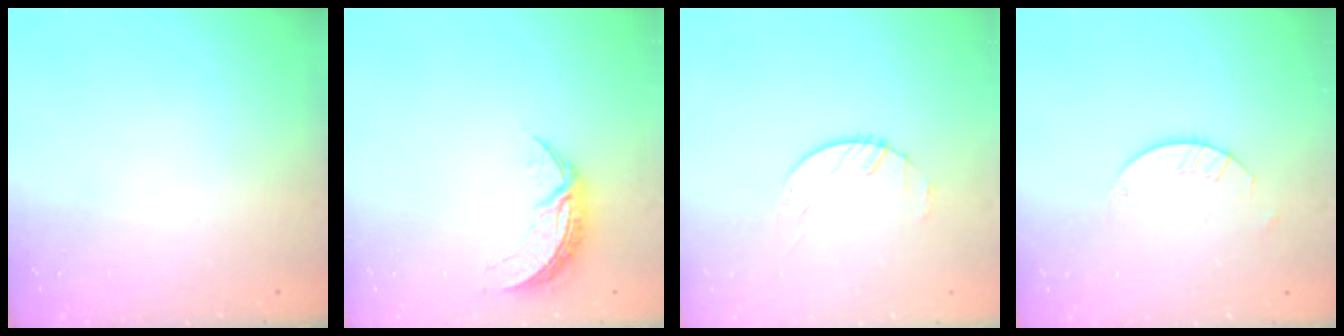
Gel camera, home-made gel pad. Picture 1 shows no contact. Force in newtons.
{"total": 7.4, "press": 7.4, "slide": 0.5}
{"total": 1.4, "press": 1.4, "slide": 0.2}
{"total": 2.6, "press": 2.6, "slide": 0.2}